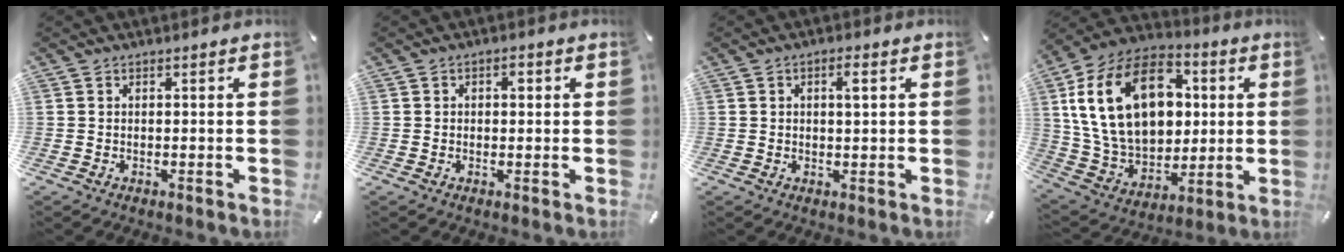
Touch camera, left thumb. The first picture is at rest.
{"total": 2.0, "force": [0.2, 1.5, 1.2], "torque": [-0.010, 0.002, -0.003]}
{"total": 2.8, "force": [0.9, 1.2, 2.3], "torque": [-0.034, 0.000, 0.010]}
{"total": 25.2, "force": [5.5, 17.8, 17.0], "torque": [-0.328, -0.002, 0.105]}